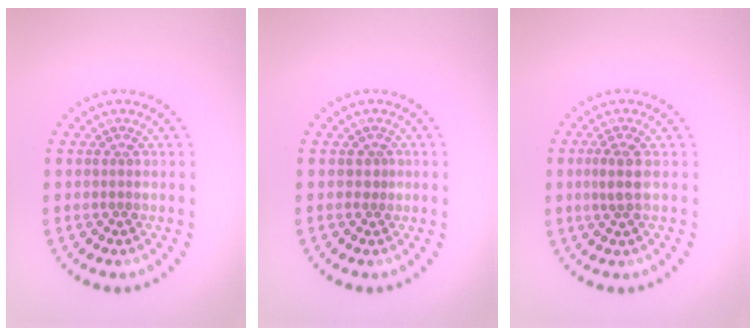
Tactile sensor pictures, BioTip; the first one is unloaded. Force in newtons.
{"total": 0.6, "press": 0.4, "slide": 0.5}
{"total": 1.7, "press": 1.6, "slide": 0.7}